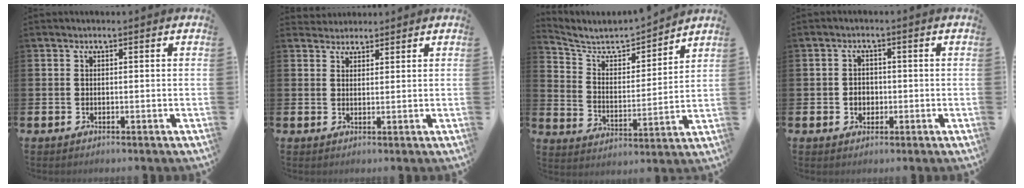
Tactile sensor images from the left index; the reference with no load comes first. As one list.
[{"total": 2.5, "force": [2.2, 1.0, -0.4], "torque": [0.003, -0.003, 0.042]}, {"total": 5.8, "force": [5.4, 1.8, 1.3], "torque": [-0.062, -0.046, 0.088]}, {"total": 2.1, "force": [-0.3, 1.9, 0.9], "torque": [-0.010, 0.003, -0.012]}]